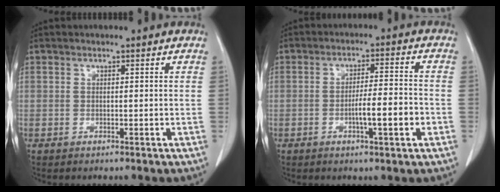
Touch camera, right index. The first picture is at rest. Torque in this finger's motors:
{"motor_torque": [0.91, -0.36, 0.51, 0.07]}